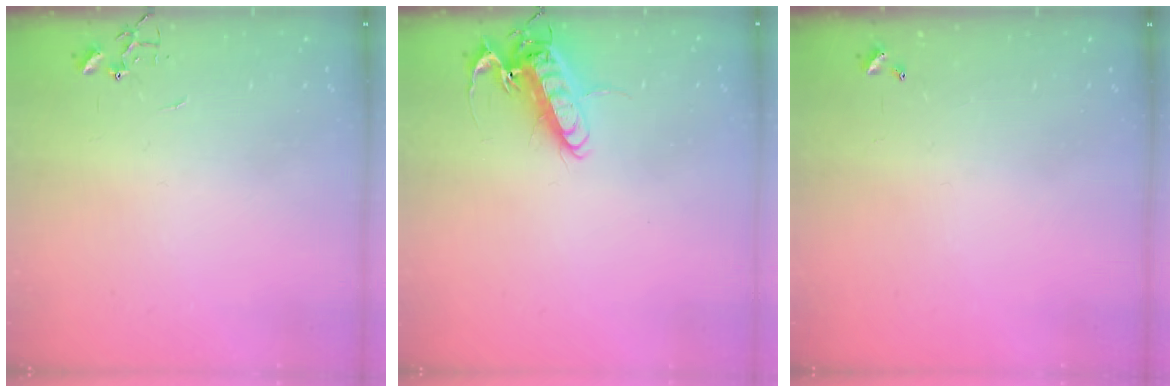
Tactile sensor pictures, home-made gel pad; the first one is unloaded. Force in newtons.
{"total": 13.4, "press": 13.2, "slide": 2.1}
{"total": 0.0}